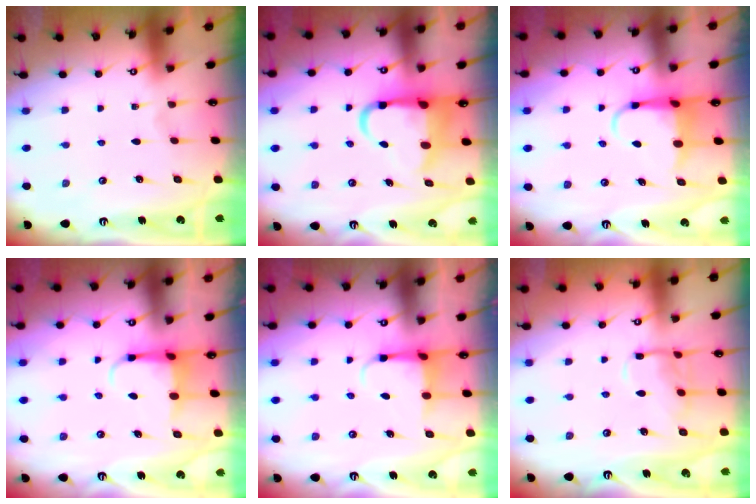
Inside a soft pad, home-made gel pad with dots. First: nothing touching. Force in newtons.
{"total": 9.1, "press": 8.6, "slide": 2.8}
{"total": 5.5, "press": 5.5, "slide": 0.9}
{"total": 4.3, "press": 4.3, "slide": 0.5}
{"total": 4.0, "press": 3.8, "slide": 1.1}
{"total": 10.3, "press": 10.2, "slide": 0.8}